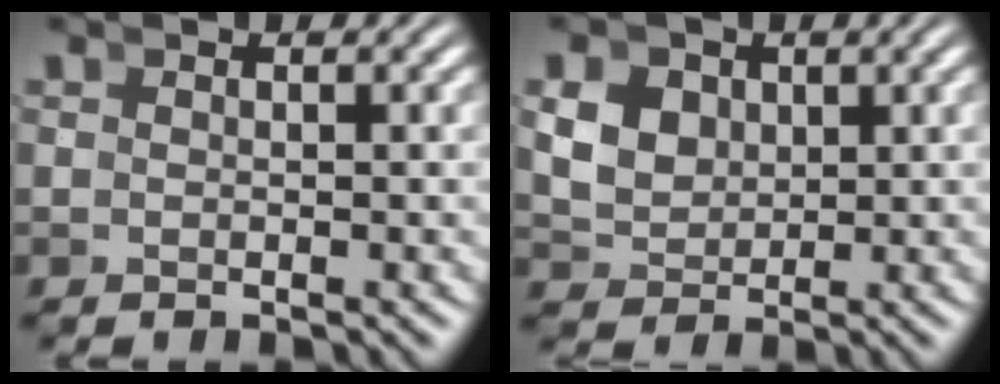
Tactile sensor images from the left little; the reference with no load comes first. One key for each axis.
{"total": 5.6, "fx": 1.3, "fy": 4.8, "fz": 2.6, "tx": -0.056, "ty": -0.009, "tz": 0.027}